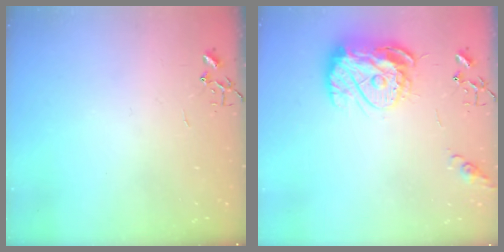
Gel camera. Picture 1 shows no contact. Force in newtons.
{"total": 14.4, "press": 14.4, "slide": 1.3}